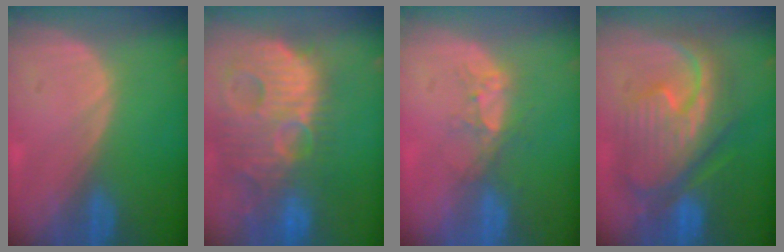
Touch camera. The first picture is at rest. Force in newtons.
{"total": 14.8, "press": 12.8, "slide": 7.4}
{"total": 4.0, "press": 3.5, "slide": 1.9}
{"total": 12.4, "press": 12.3, "slide": 1.3}